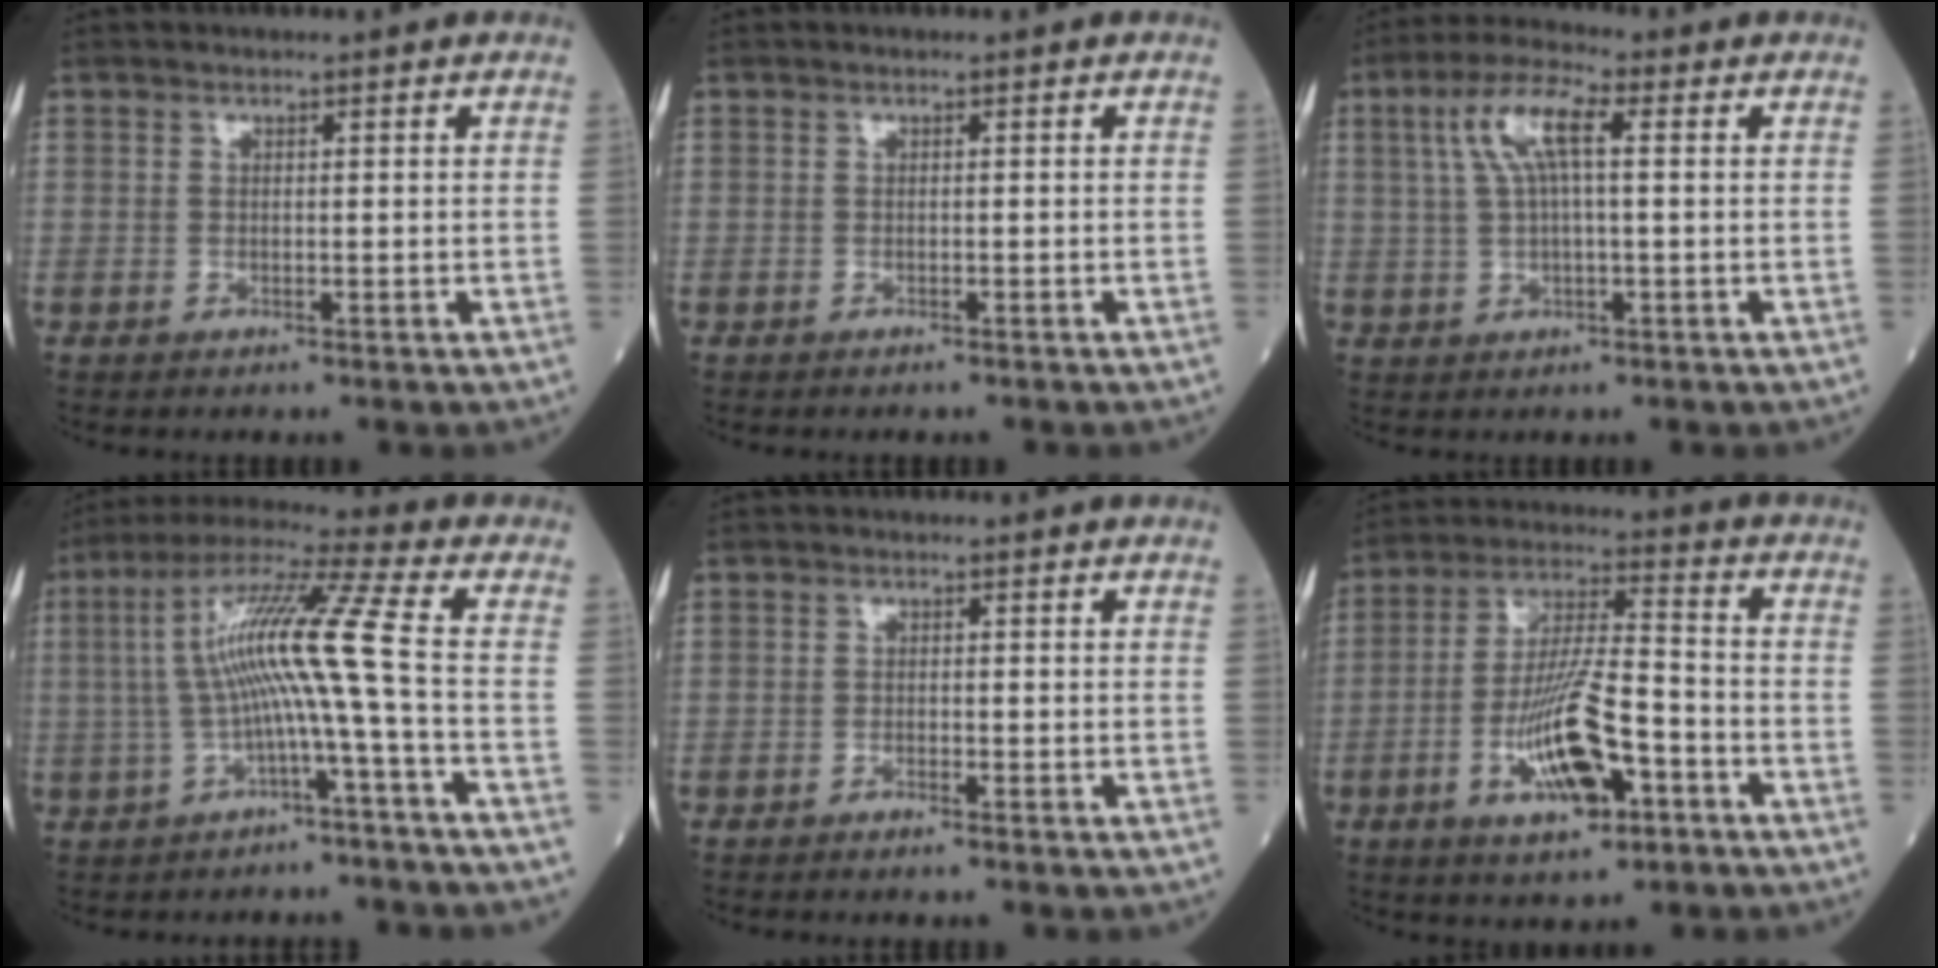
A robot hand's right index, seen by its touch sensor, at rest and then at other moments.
{"total": 0.6, "force": [-0.6, 0.1, 0.2], "torque": [-0.005, 0.000, -0.010]}
{"total": 7.3, "force": [1.9, 1.5, 6.8], "torque": [-0.146, 0.024, 0.037]}
{"total": 11.1, "force": [-1.2, -1.8, 10.9], "torque": [-0.207, 0.035, -0.024]}
{"total": 1.1, "force": [-1.0, -0.1, 0.5], "torque": [-0.011, 0.002, -0.015]}
{"total": 12.5, "force": [-4.9, 3.0, 11.1], "torque": [-0.214, -0.001, -0.085]}